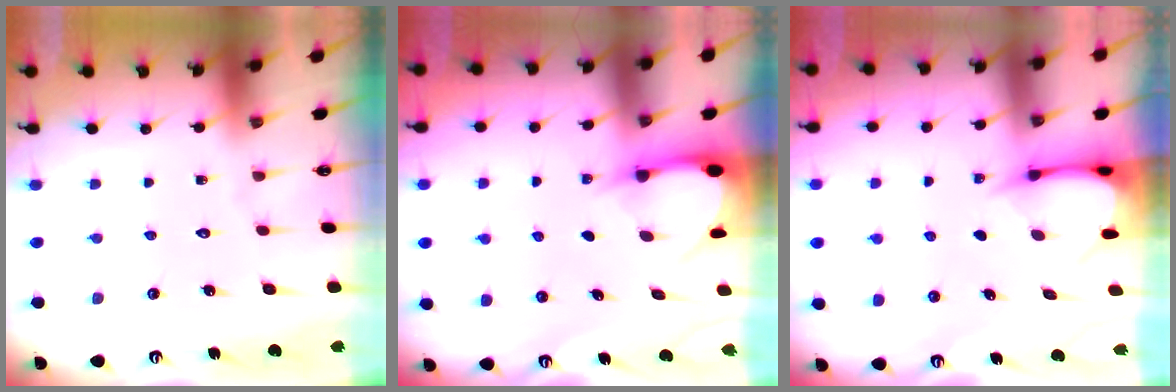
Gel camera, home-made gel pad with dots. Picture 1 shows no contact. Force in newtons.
{"total": 3.0, "press": 3.0, "slide": 0.4}
{"total": 3.5, "press": 3.5, "slide": 0.3}